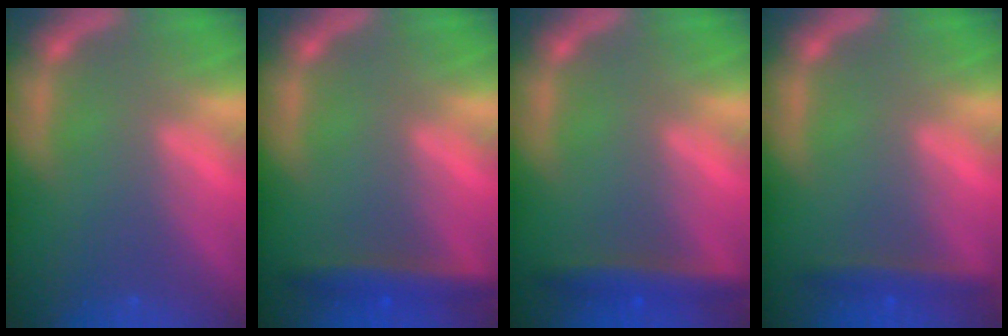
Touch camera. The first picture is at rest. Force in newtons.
{"total": 3.5}
{"total": 3.5}
{"total": 2.4}